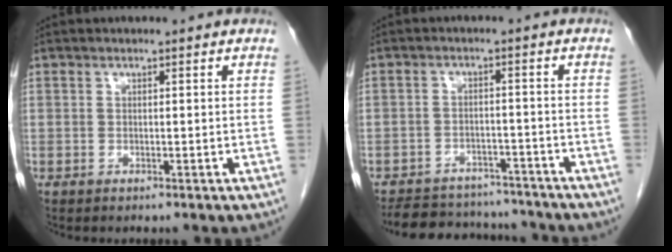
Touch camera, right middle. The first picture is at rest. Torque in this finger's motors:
{"motor_torque": [0.79, -0.82, 0.03, 0.04]}